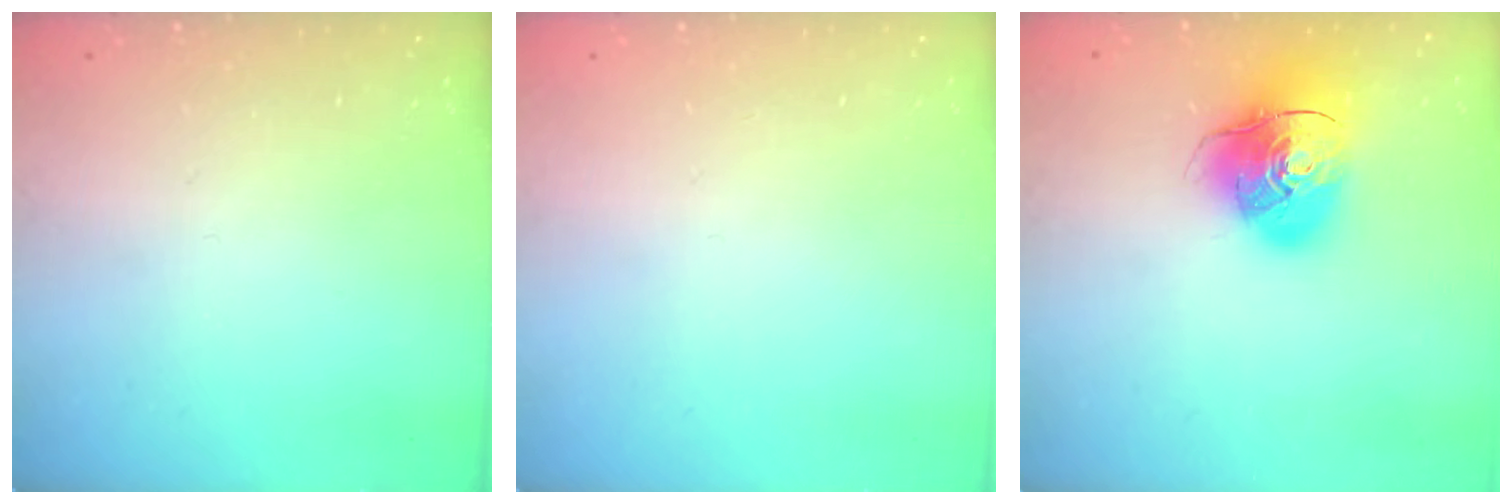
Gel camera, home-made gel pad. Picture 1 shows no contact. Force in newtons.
{"total": 0.0}
{"total": 15.6, "press": 15.4, "slide": 2.2}